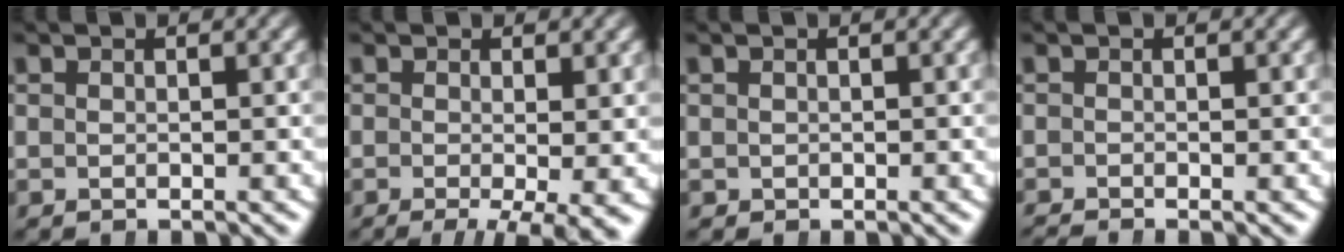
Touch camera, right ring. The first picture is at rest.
{"total": 6.1, "force": [-4.1, 1.6, 4.1], "torque": [-0.061, -0.031, -0.046]}
{"total": 0.6, "force": [0.0, 0.6, -0.1], "torque": [-0.006, -0.009, 0.007]}
{"total": 1.4, "force": [-1.3, 0.6, 0.1], "torque": [-0.006, -0.013, -0.018]}